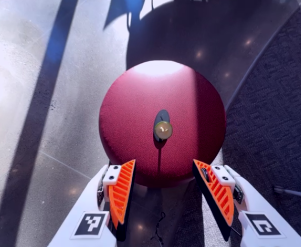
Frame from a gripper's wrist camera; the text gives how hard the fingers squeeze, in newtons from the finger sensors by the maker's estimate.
{"total": 0.0}